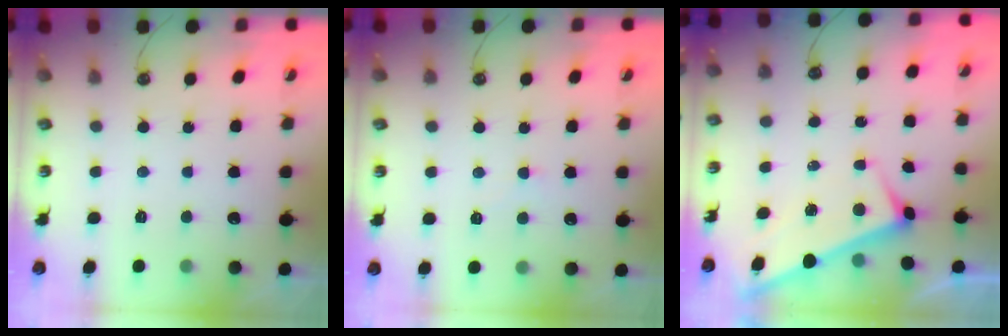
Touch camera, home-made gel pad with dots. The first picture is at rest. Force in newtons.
{"total": 1.0, "press": 1.0, "slide": 0.2}
{"total": 4.4, "press": 4.4, "slide": 0.4}